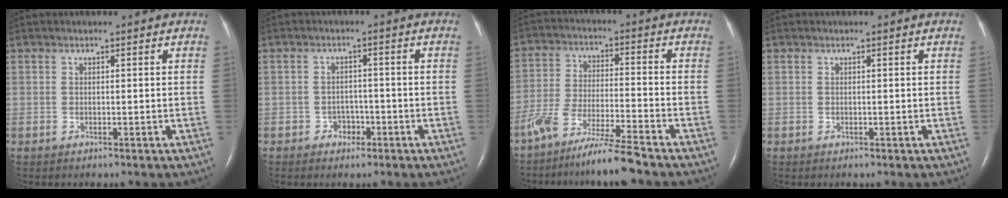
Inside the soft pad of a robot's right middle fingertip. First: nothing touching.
{"total": 2.4, "force": [-1.3, 1.9, 0.9], "torque": [-0.008, 0.008, -0.018]}
{"total": 9.4, "force": [-7.7, -0.1, 5.4], "torque": [-0.109, -0.022, -0.144]}
{"total": 0.0}